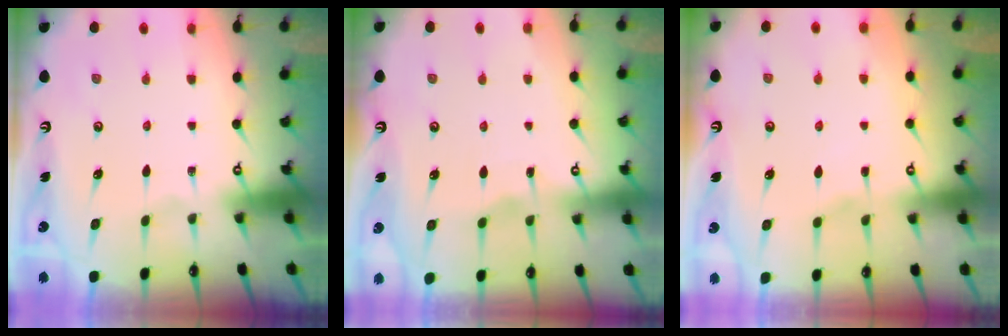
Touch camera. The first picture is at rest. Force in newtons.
{"total": 2.6, "press": 2.6, "slide": 0.3}
{"total": 1.5, "press": 1.5, "slide": 0.4}